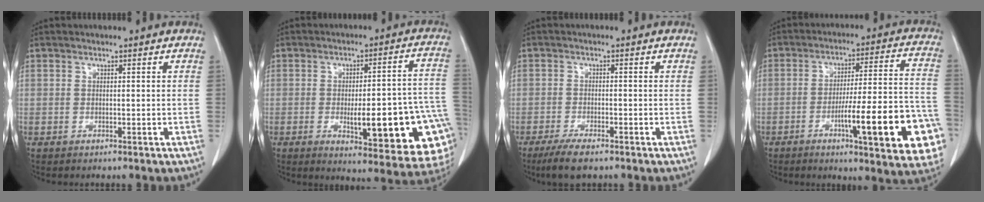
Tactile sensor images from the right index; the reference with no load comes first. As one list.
[{"total": 20.2, "force": [-5.3, 4.2, 19.0], "torque": [-0.156, 0.017, -0.049]}, {"total": 4.8, "force": [-3.4, 1.1, 3.1], "torque": [-0.064, -0.009, -0.059]}, {"total": 19.7, "force": [-7.2, 2.5, 18.2], "torque": [-0.187, 0.015, -0.091]}]